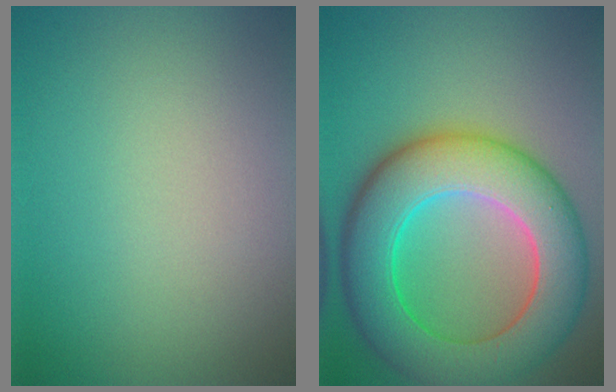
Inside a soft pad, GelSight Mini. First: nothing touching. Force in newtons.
{"total": 10.9, "press": 10.9, "slide": 0.3}